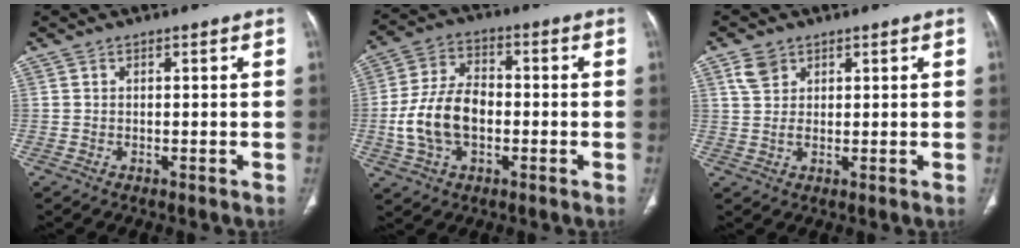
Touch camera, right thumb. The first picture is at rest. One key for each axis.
{"total": 12.5, "fx": -1.9, "fy": 7.9, "fz": 9.4, "tx": -0.182, "ty": 0.025, "tz": -0.038}
{"total": 3.7, "fx": 2.0, "fy": 2.6, "fz": 1.7, "tx": -0.028, "ty": -0.003, "tz": 0.044}